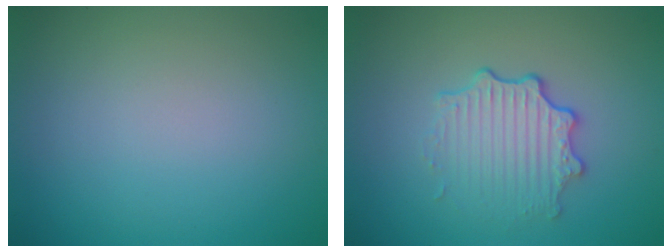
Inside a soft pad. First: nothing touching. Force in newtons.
{"total": 3.5, "press": 2.8, "slide": 2.1}